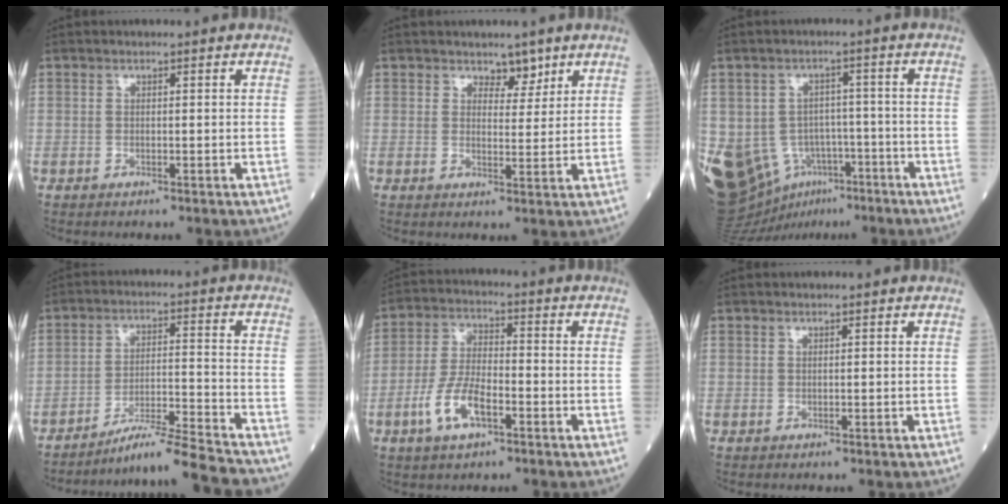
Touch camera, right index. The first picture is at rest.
{"total": 3.0, "force": [2.3, 1.6, 1.0], "torque": [-0.008, -0.005, 0.036]}
{"total": 21.0, "force": [-9.2, 16.3, 9.7], "torque": [-0.257, 0.013, -0.125]}
{"total": 11.4, "force": [-10.8, -1.9, 3.2], "torque": [-0.041, 0.005, -0.182]}
{"total": 8.0, "force": [-3.6, 2.9, 6.5], "torque": [-0.141, 0.001, -0.070]}
{"total": 0.0}